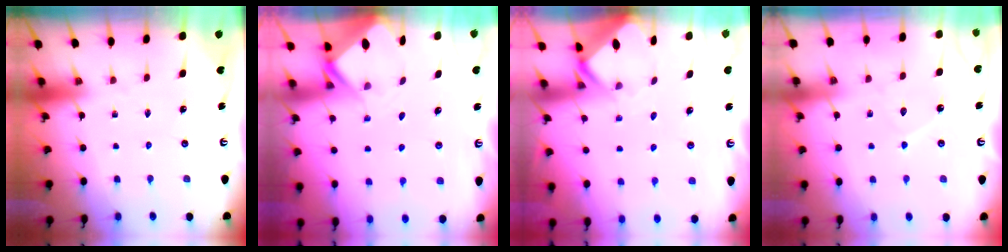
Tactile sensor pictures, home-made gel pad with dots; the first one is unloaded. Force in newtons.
{"total": 2.4, "press": 2.4, "slide": 0.1}
{"total": 2.9, "press": 2.9, "slide": 0.2}
{"total": 6.2, "press": 6.2, "slide": 0.5}